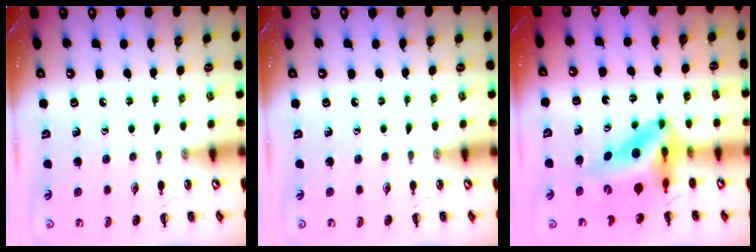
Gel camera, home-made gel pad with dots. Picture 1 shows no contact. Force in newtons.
{"total": 0.0}
{"total": 12.2, "press": 11.6, "slide": 3.8}